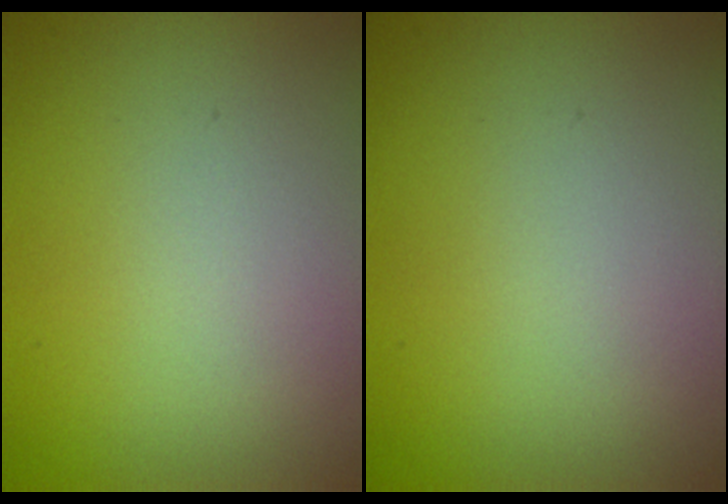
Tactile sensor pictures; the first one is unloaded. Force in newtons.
{"total": 0.0}